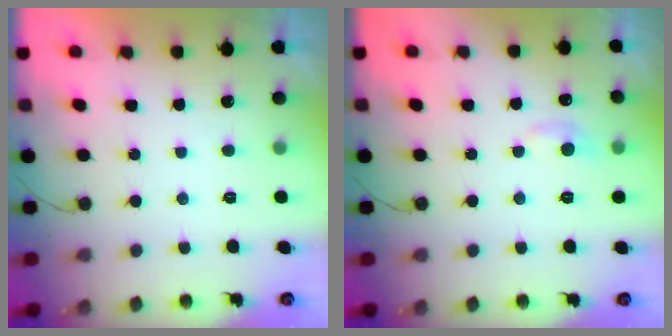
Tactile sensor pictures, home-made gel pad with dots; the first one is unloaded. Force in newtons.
{"total": 5.5, "press": 5.5, "slide": 0.7}